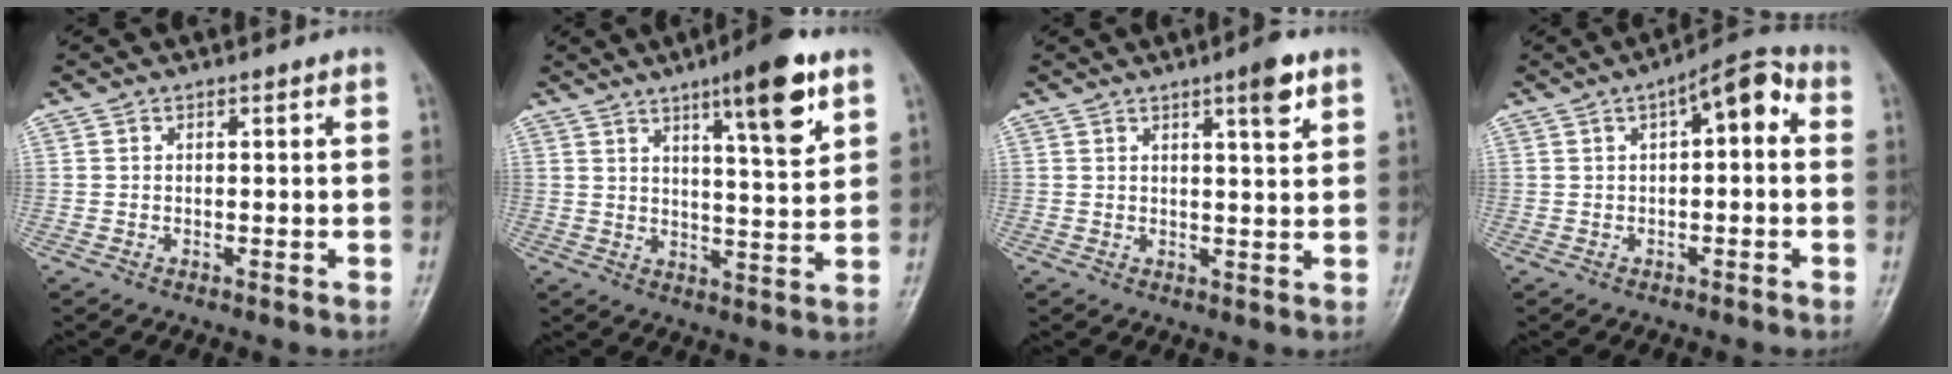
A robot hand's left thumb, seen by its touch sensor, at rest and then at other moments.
{"total": 11.8, "force": [6.6, 2.2, 9.5], "torque": [-0.130, -0.036, 0.096]}
{"total": 4.7, "force": [2.7, 0.8, 3.8], "torque": [-0.052, -0.015, 0.039]}
{"total": 7.5, "force": [1.6, 3.1, 6.6], "torque": [-0.075, 0.028, 0.011]}